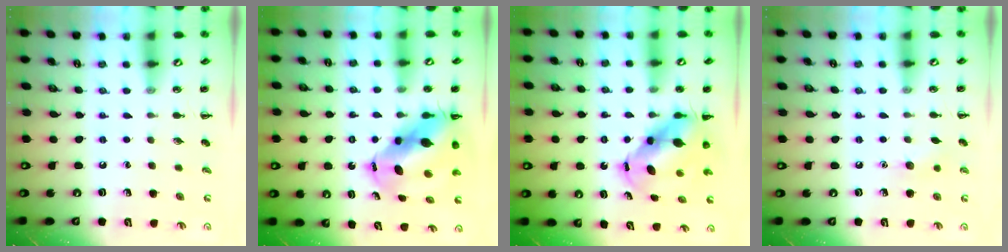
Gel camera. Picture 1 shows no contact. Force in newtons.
{"total": 13.1, "press": 12.6, "slide": 3.5}
{"total": 7.6, "press": 7.3, "slide": 2.2}
{"total": 5.9, "press": 5.7, "slide": 1.4}